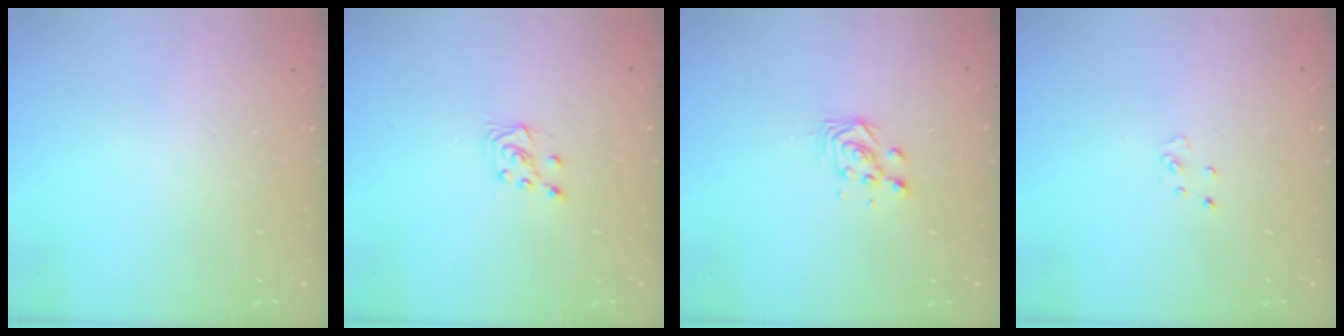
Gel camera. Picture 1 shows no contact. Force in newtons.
{"total": 4.5, "press": 4.4, "slide": 0.8}
{"total": 3.0, "press": 3.0, "slide": 0.0}
{"total": 3.1, "press": 3.1, "slide": 0.2}